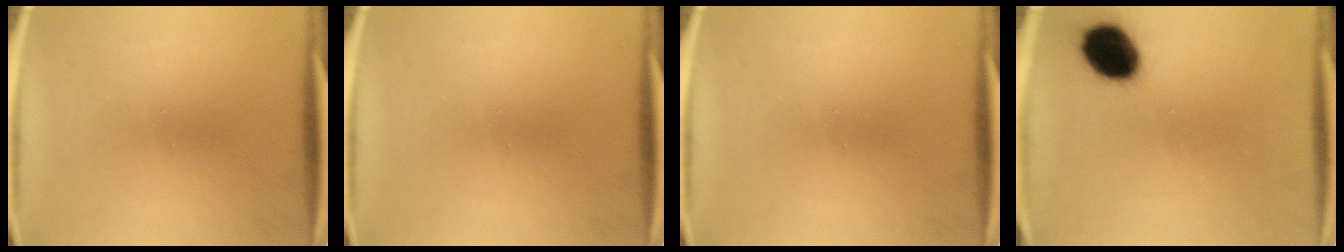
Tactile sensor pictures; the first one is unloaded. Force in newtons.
{"total": 0.0}
{"total": 0.0}
{"total": 12.4}